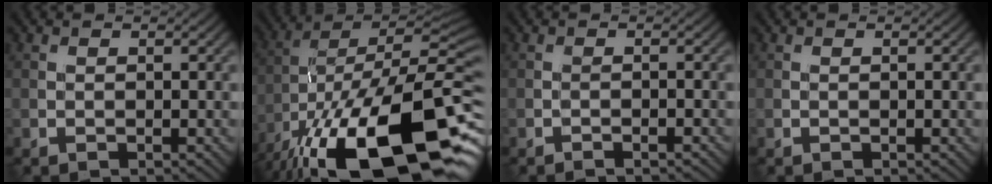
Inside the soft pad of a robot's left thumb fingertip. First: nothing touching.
{"total": 21.2, "force": [-12.1, 8.1, 15.4], "torque": [-0.240, -0.010, -0.191]}
{"total": 0.9, "force": [-0.8, 0.1, 0.5], "torque": [-0.005, 0.004, -0.017]}
{"total": 0.0}